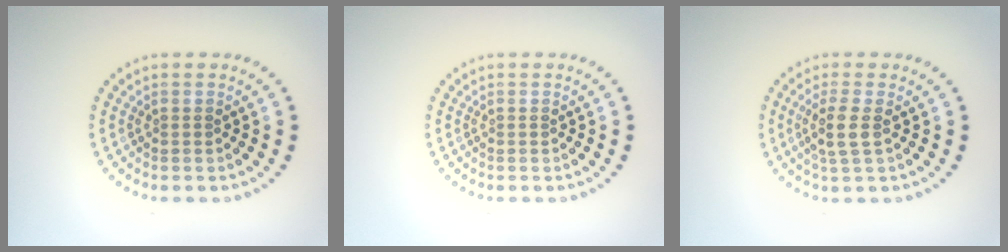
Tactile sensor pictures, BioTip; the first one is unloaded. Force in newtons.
{"total": 0.0}
{"total": 2.4, "press": 2.0, "slide": 1.3}